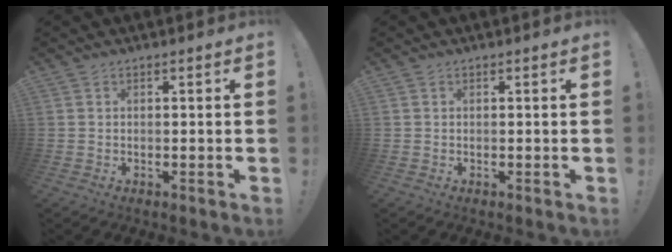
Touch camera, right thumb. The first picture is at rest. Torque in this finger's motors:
{"motor_torque": [-0.03, -0.18, -0.52, 0.18, 0.07]}